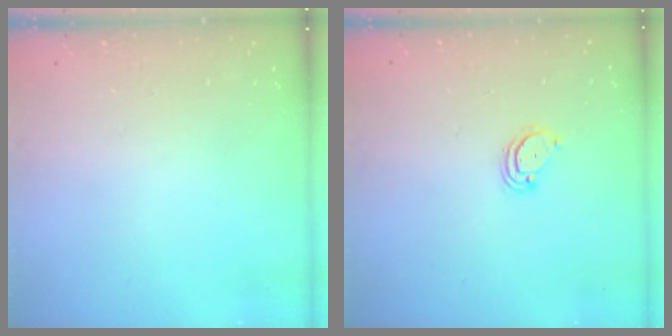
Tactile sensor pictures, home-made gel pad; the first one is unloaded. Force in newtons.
{"total": 3.0, "press": 3.0, "slide": 0.2}